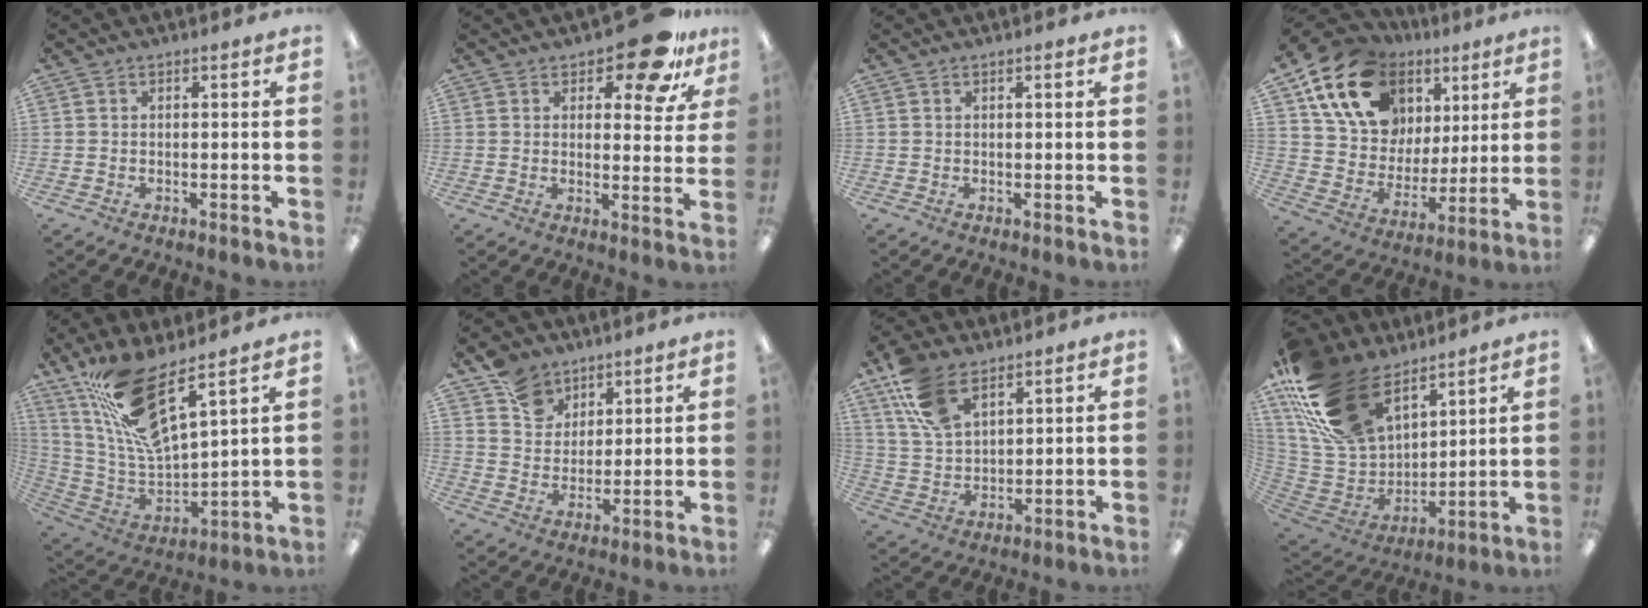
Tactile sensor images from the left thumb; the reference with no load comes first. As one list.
[{"total": 11.6, "force": [8.0, 4.5, 7.1], "torque": [-0.085, -0.044, 0.134]}, {"total": 0.7, "force": [0.4, 0.0, 0.5], "torque": [-0.010, 0.001, 0.007]}, {"total": 19.5, "force": [10.2, 13.8, 9.3], "torque": [-0.170, -0.032, 0.193]}, {"total": 16.8, "force": [12.1, 4.0, 10.8], "torque": [-0.231, -0.072, 0.213]}, {"total": 10.3, "force": [7.1, 7.1, 2.3], "torque": [-0.048, -0.036, 0.139]}, {"total": 12.5, "force": [8.0, 6.5, 7.1], "torque": [-0.149, -0.018, 0.154]}, {"total": 25.6, "force": [16.0, 14.6, 13.6], "torque": [-0.272, -0.076, 0.302]}]